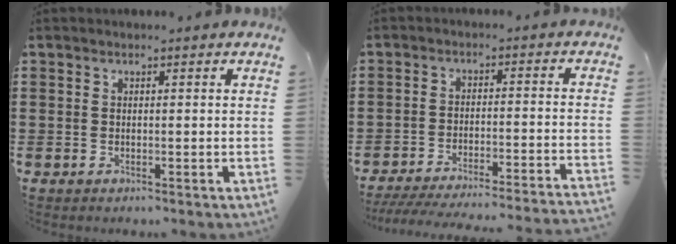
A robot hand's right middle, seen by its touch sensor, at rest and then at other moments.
{"total": 5.3, "force": [-5.0, -0.4, 1.8], "torque": [-0.034, -0.015, -0.100]}